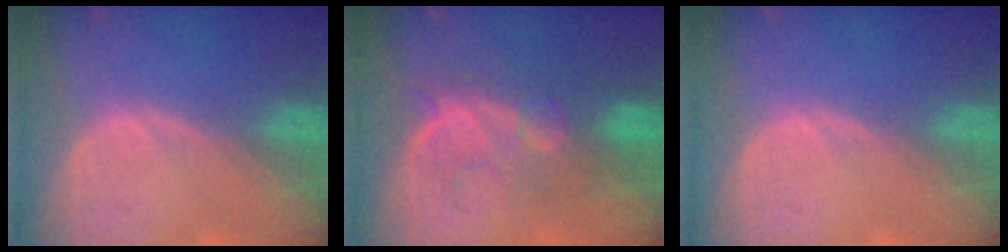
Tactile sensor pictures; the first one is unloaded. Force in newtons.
{"total": 8.2, "press": 8.0, "slide": 1.9}
{"total": 0.0}